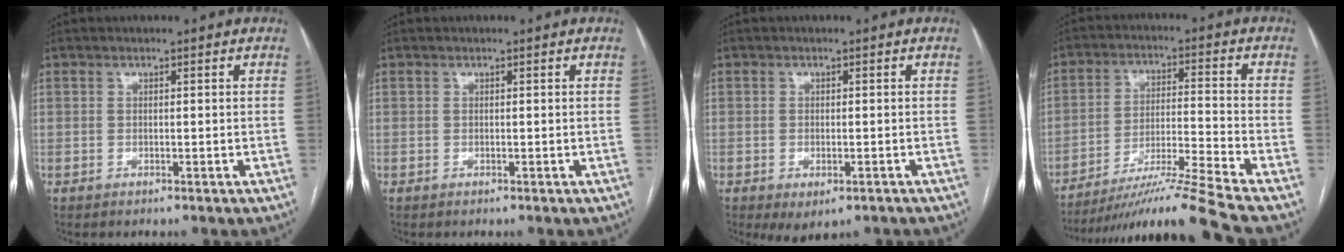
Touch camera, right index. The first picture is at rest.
{"total": 0.0}
{"total": 4.0, "force": [-2.4, 1.8, 2.7], "torque": [-0.034, -0.007, -0.027]}
{"total": 14.4, "force": [-12.4, -4.1, 6.2], "torque": [-0.101, -0.010, -0.209]}